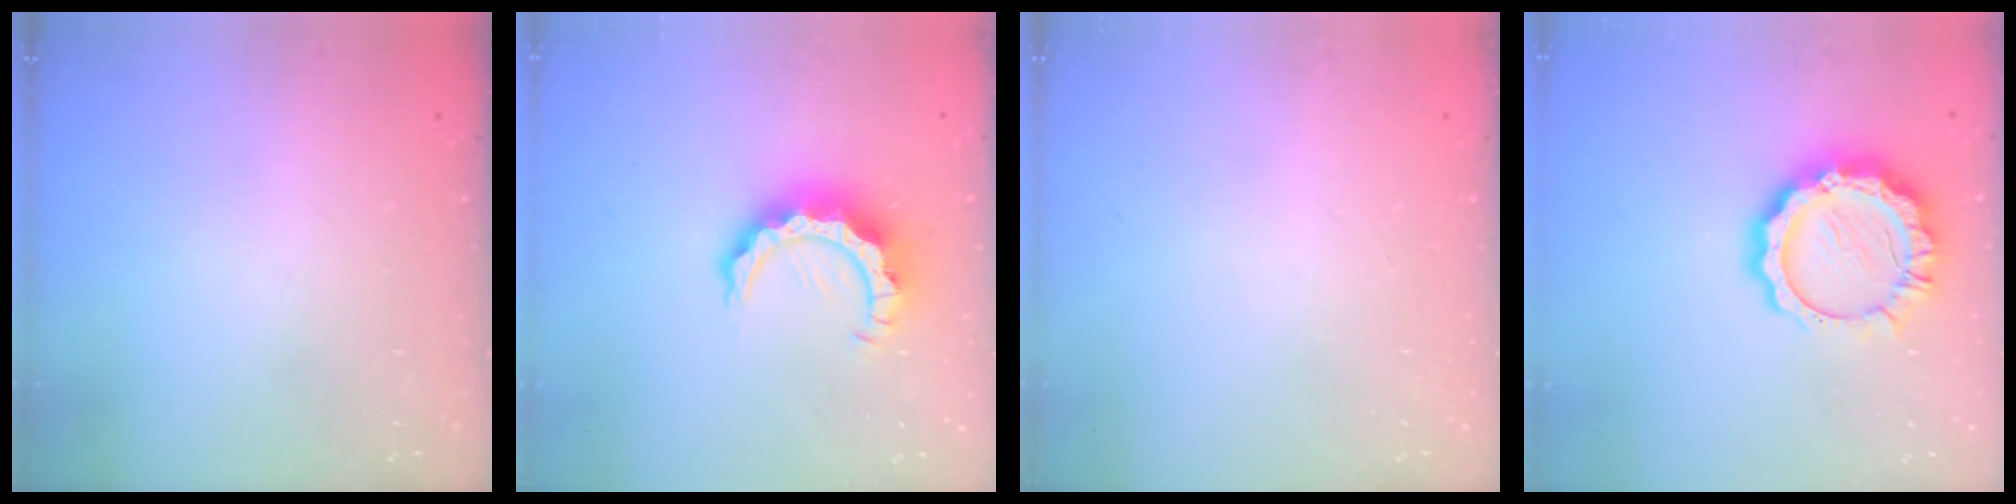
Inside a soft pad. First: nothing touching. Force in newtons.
{"total": 10.3, "press": 10.3, "slide": 0.7}
{"total": 0.0}
{"total": 12.7, "press": 12.7, "slide": 1.0}